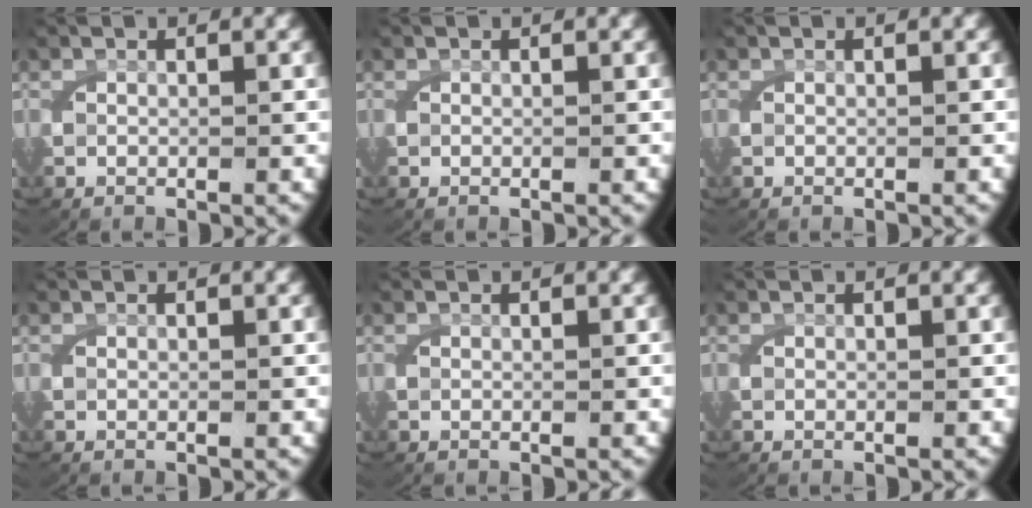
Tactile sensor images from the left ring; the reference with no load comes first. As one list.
[{"total": 0.0}, {"total": 0.0}, {"total": 0.0}, {"total": 0.0}, {"total": 0.0}]